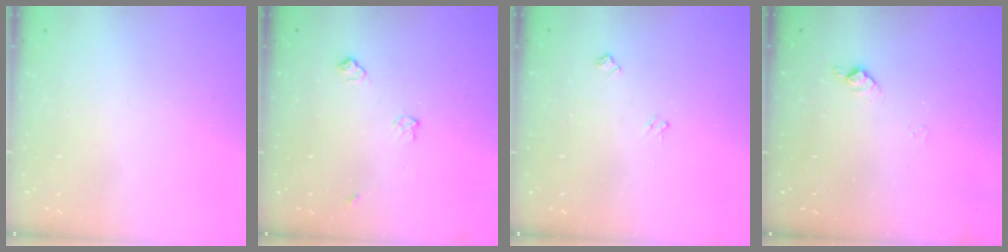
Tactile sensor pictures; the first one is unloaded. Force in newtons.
{"total": 5.6, "press": 5.6, "slide": 0.9}
{"total": 4.9, "press": 4.8, "slide": 0.7}
{"total": 6.0, "press": 5.9, "slide": 0.9}